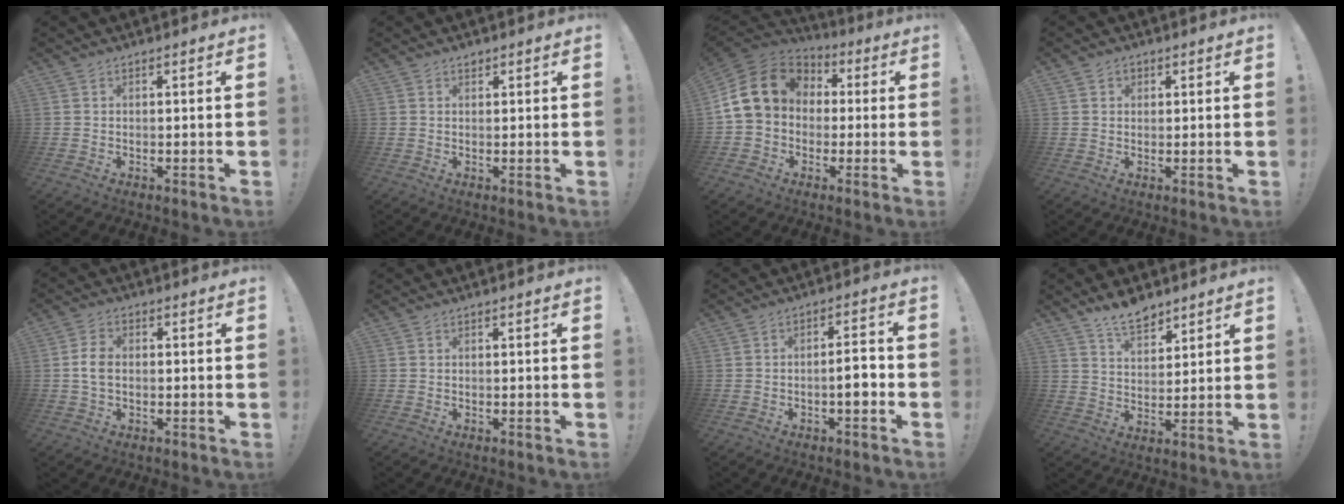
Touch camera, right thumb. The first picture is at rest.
{"total": 0.9, "force": [0.6, 0.6, 0.2], "torque": [0.007, -0.004, 0.010]}
{"total": 16.2, "force": [3.4, 12.6, 9.6], "torque": [-0.165, 0.003, 0.067]}
{"total": 2.1, "force": [0.8, 1.8, 0.8], "torque": [-0.001, -0.003, 0.011]}
{"total": 5.1, "force": [-0.4, 3.3, 3.8], "torque": [-0.075, 0.009, -0.009]}
{"total": 0.0}
{"total": 6.1, "force": [-2.1, 1.7, 5.4], "torque": [-0.077, 0.005, -0.039]}
{"total": 8.3, "force": [6.6, 3.8, 3.4], "torque": [-0.053, -0.042, 0.123]}